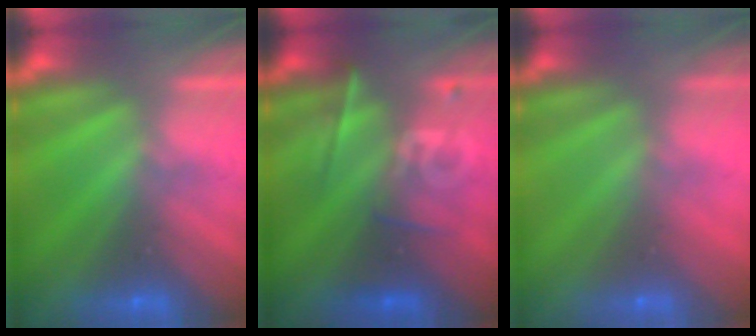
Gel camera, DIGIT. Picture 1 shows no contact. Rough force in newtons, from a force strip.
{"total": 2.3}
{"total": 2.9}